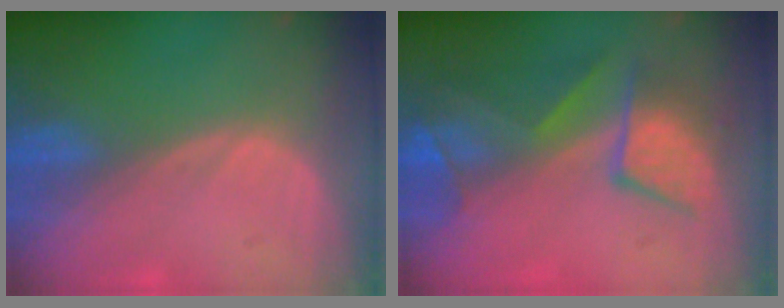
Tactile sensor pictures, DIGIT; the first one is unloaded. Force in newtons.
{"total": 9.8, "press": 8.5, "slide": 4.8}